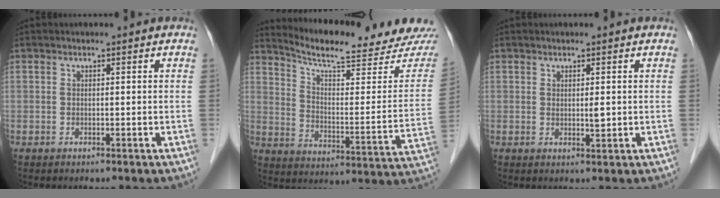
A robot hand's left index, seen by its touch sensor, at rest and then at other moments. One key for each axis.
{"total": 20.3, "fx": 19.2, "fy": 0.9, "fz": 6.6, "tx": -0.108, "ty": -0.072, "tz": 0.258}
{"total": 1.3, "fx": 0.3, "fy": 0.3, "fz": 1.3, "tx": -0.023, "ty": -0.003, "tz": 0.007}